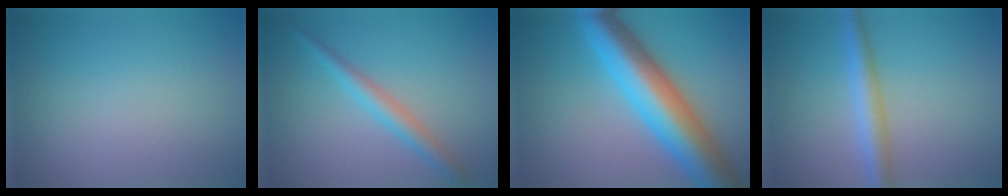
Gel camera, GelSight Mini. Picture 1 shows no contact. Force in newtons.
{"total": 2.4, "press": 2.4, "slide": 0.1}
{"total": 10.3, "press": 10.3, "slide": 0.3}
{"total": 2.9, "press": 2.9, "slide": 0.1}